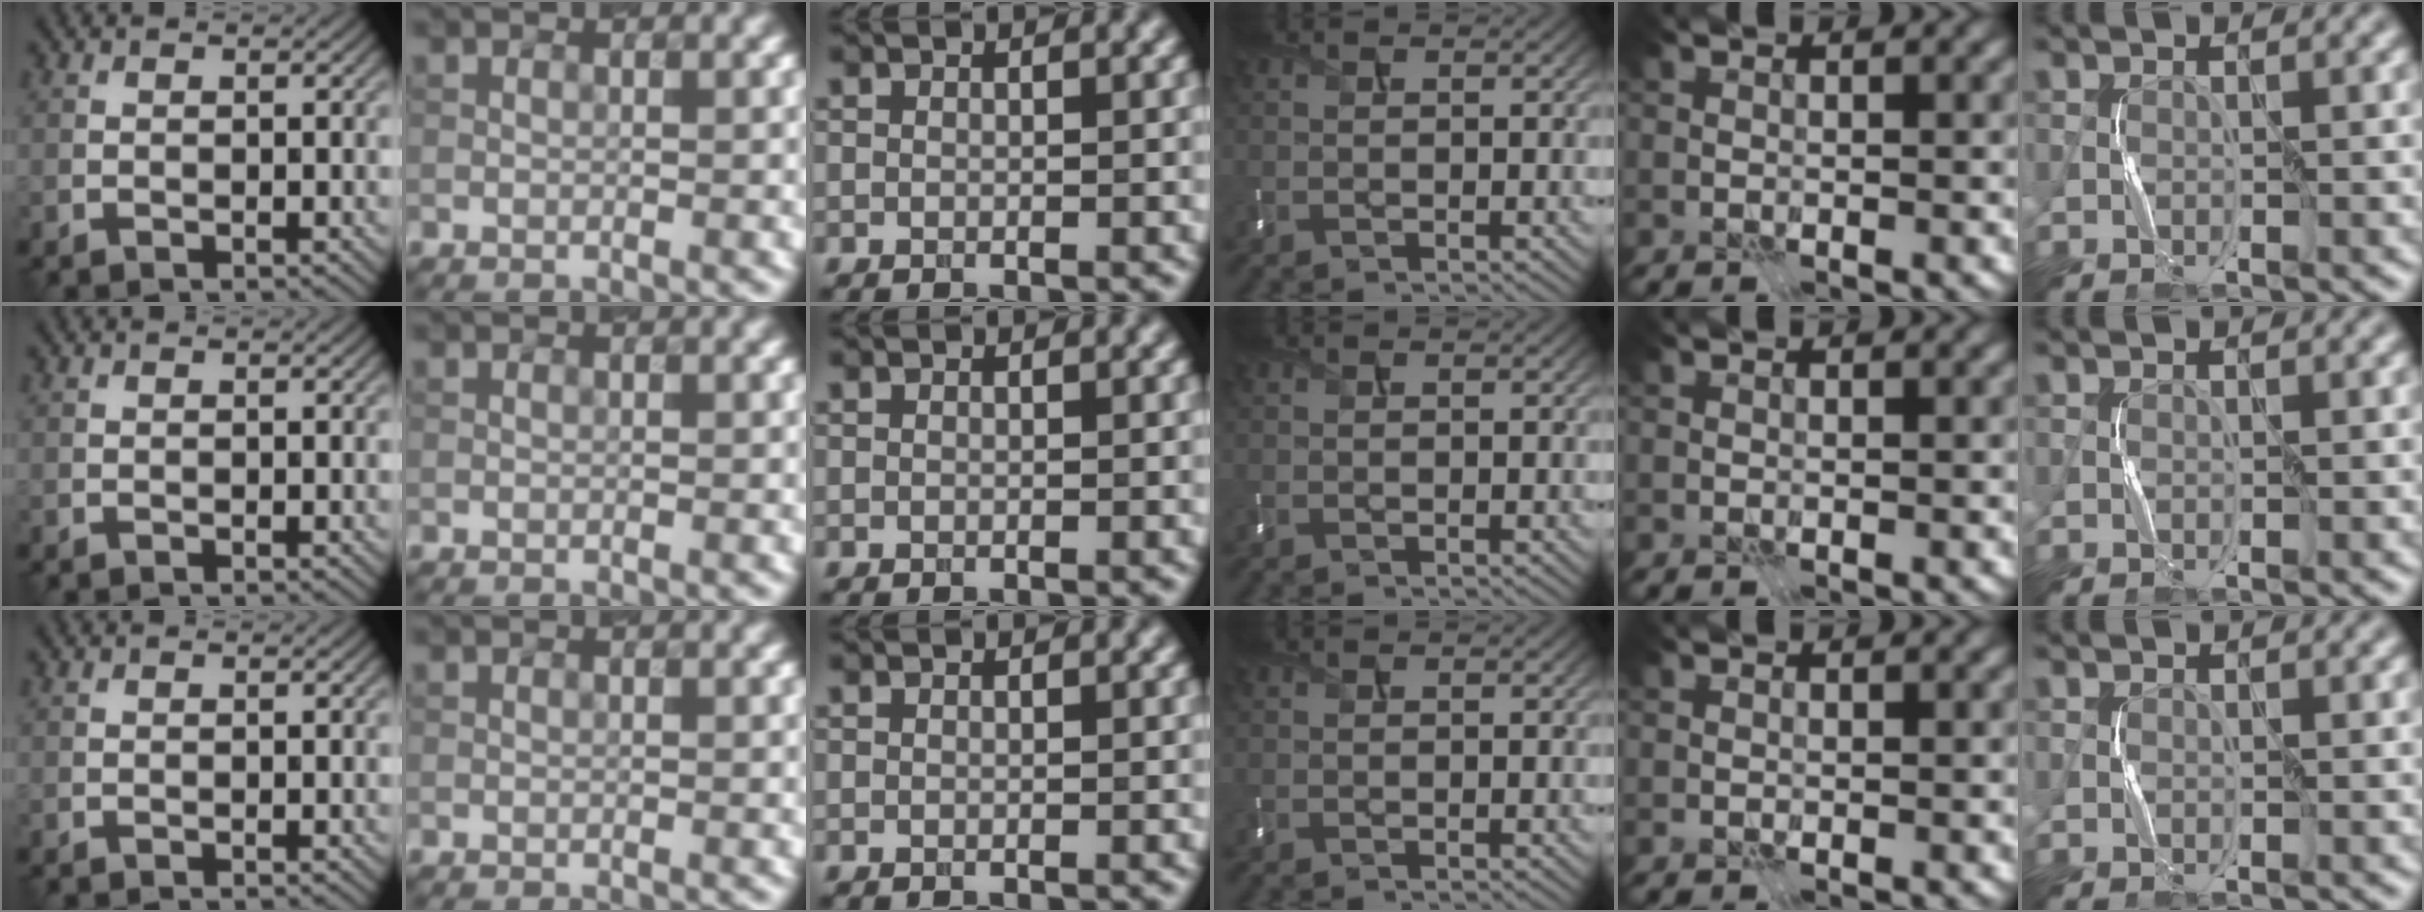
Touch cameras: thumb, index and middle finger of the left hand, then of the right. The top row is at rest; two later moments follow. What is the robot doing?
{"motion": "press", "object": "memory foam"}